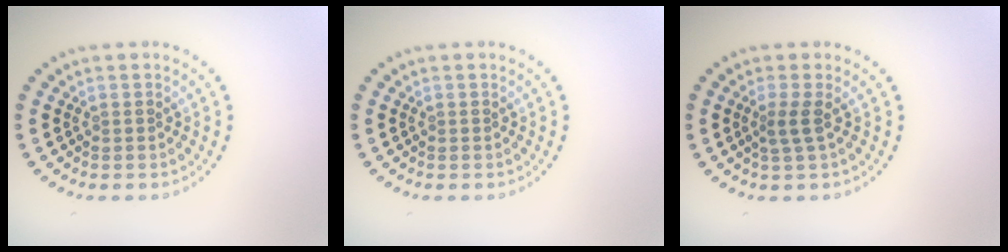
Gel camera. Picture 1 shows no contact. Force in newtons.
{"total": 0.0}
{"total": 1.7, "press": 1.2, "slide": 1.2}